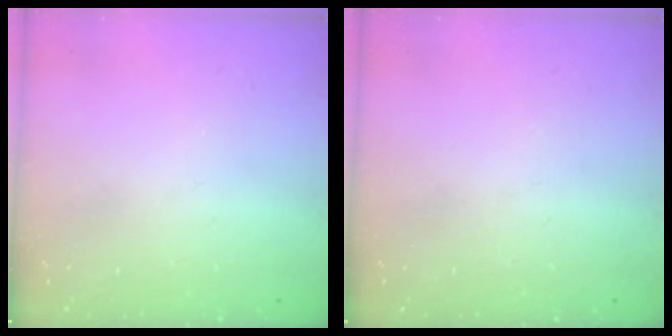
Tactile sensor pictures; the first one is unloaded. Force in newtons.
{"total": 0.0}